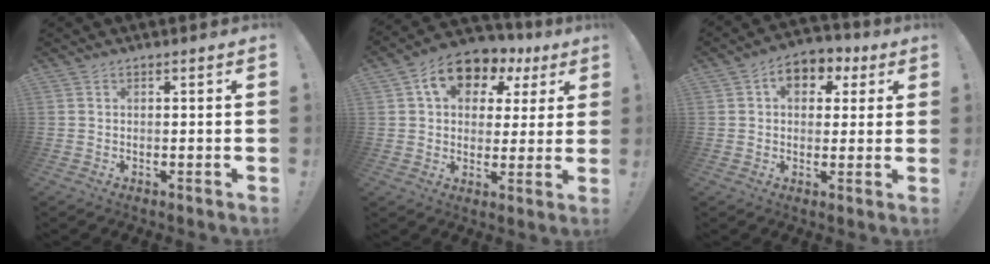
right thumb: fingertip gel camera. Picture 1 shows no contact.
{"total": 12.7, "force": [5.5, 9.0, 7.0], "torque": [-0.110, -0.018, 0.103]}
{"total": 8.2, "force": [2.4, 6.1, 5.0], "torque": [-0.063, -0.002, 0.044]}